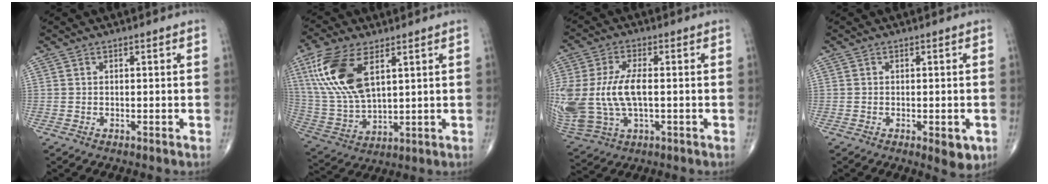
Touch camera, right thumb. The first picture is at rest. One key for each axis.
{"total": 15.8, "fx": 6.5, "fy": 7.4, "fz": 12.3, "tx": -0.263, "ty": -0.016, "tz": 0.136}
{"total": 17.6, "fx": -0.5, "fy": 9.8, "fz": 14.6, "tx": -0.360, "ty": -0.003, "tz": 0.007}
{"total": 3.9, "fx": -1.3, "fy": 1.6, "fz": 3.3, "tx": -0.030, "ty": -0.006, "tz": -0.012}